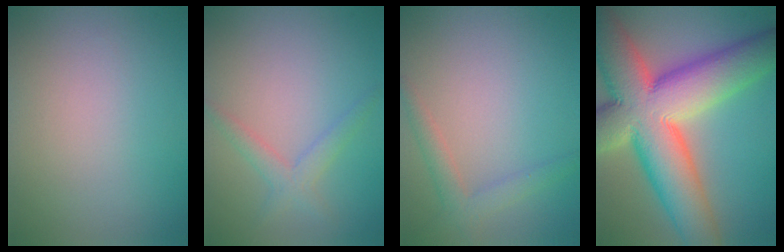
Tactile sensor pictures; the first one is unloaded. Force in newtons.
{"total": 2.1, "press": 2.1, "slide": 0.1}
{"total": 2.3, "press": 2.3, "slide": 0.1}
{"total": 16.2, "press": 16.1, "slide": 1.4}